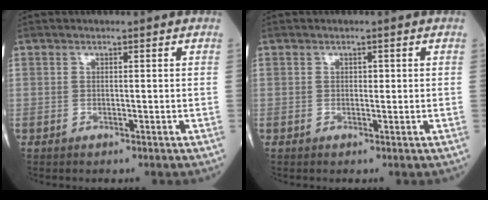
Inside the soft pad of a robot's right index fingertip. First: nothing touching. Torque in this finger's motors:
{"motor_torque": [0.12, 0.07, 0.06, 0.02]}